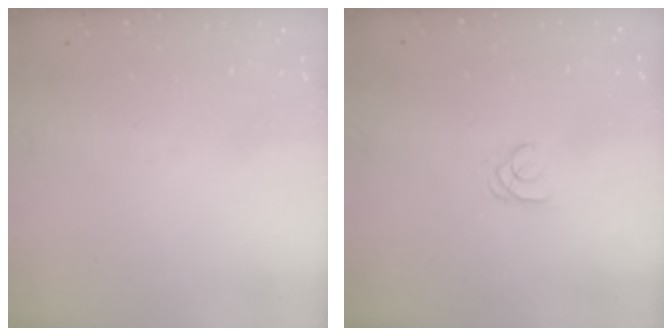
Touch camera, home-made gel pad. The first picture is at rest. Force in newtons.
{"total": 1.8, "press": 1.7, "slide": 0.2}